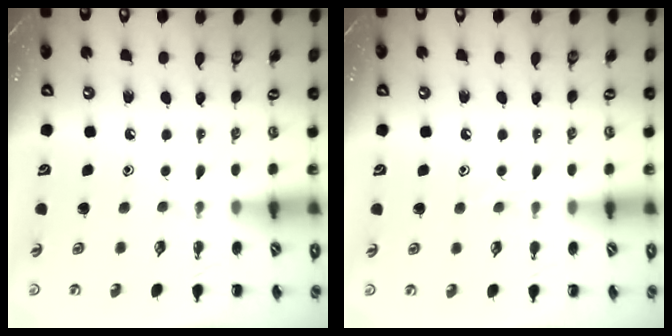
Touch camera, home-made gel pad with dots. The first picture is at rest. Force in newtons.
{"total": 5.4, "press": 5.3, "slide": 0.9}